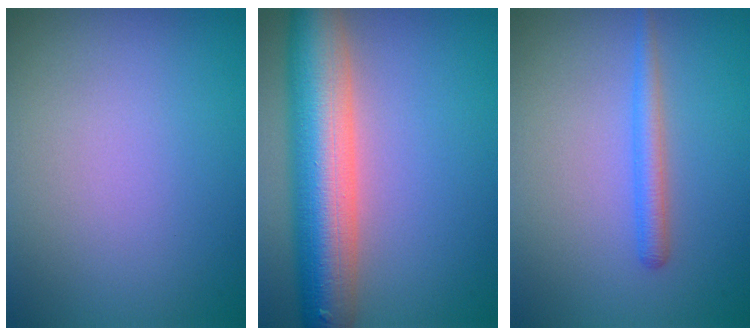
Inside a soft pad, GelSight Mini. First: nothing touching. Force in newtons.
{"total": 10.1, "press": 10.0, "slide": 0.7}
{"total": 1.9, "press": 1.9, "slide": 0.0}